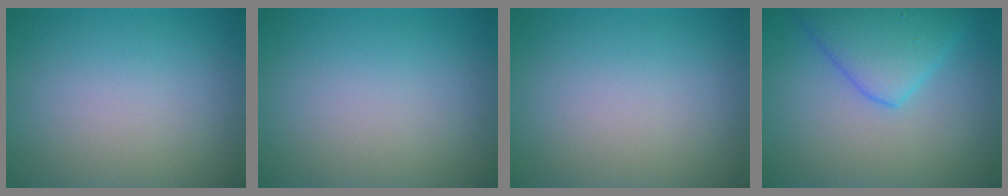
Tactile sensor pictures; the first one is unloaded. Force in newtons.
{"total": 0.0}
{"total": 0.0}
{"total": 5.3, "press": 5.3, "slide": 0.2}